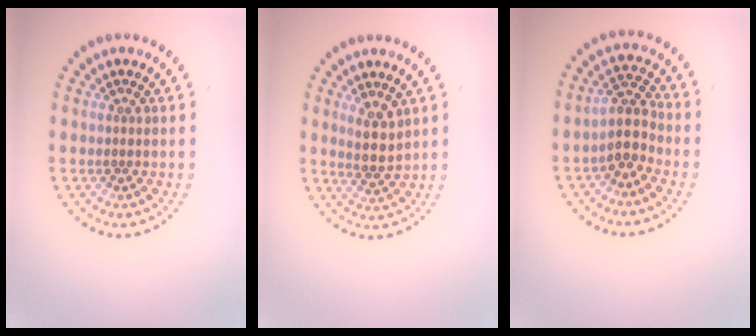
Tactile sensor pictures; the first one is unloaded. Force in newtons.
{"total": 2.7, "press": 2.3, "slide": 1.4}
{"total": 2.9, "press": 2.4, "slide": 1.6}